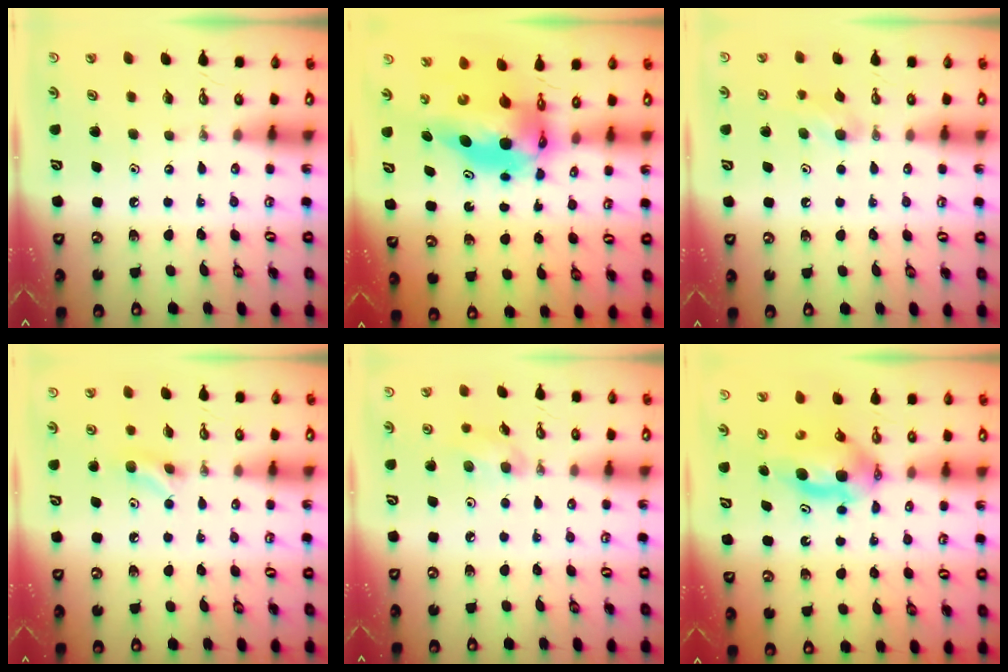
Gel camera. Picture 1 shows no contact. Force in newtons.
{"total": 7.9, "press": 7.9, "slide": 0.8}
{"total": 6.8, "press": 6.7, "slide": 0.8}
{"total": 5.7, "press": 5.5, "slide": 1.5}
{"total": 7.4, "press": 5.6, "slide": 4.8}
{"total": 8.6, "press": 5.1, "slide": 6.9}